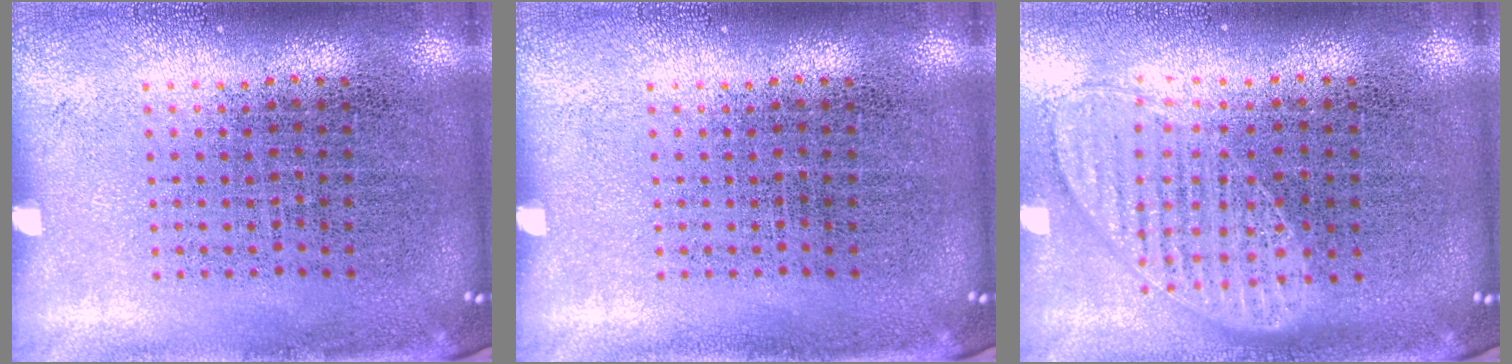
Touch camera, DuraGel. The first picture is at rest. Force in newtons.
{"total": 0.0}
{"total": 1.0, "press": 1.0, "slide": 0.2}